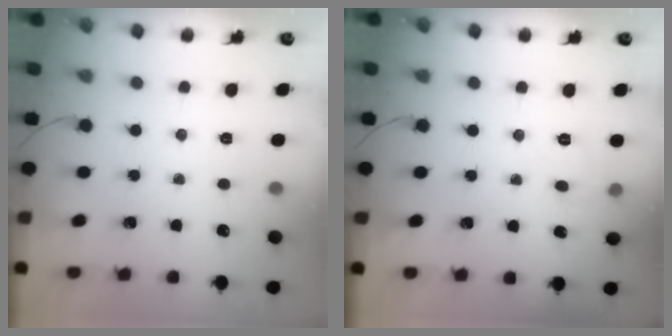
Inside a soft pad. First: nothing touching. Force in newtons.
{"total": 6.4, "press": 6.2, "slide": 1.4}